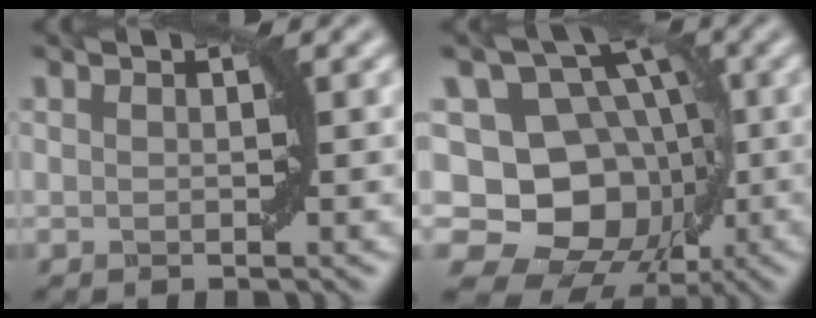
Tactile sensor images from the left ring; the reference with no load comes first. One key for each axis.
{"total": 12.9, "fx": -1.7, "fy": 10.9, "fz": 6.7, "tx": -0.078, "ty": 0.019, "tz": -0.059}